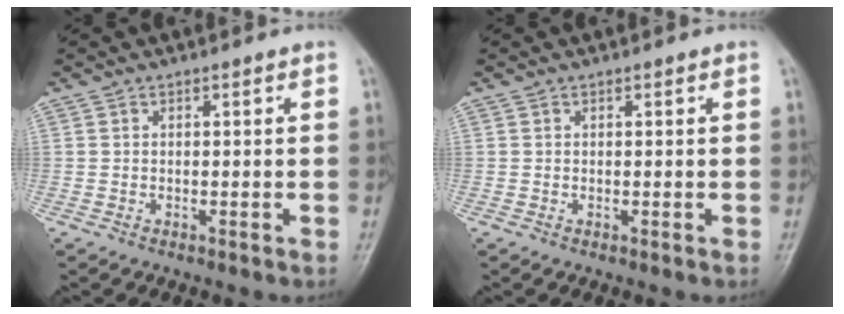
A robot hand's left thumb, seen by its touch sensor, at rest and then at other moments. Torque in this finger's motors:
{"motor_torque": [-0.06, 0.00, -0.11, -0.06, 0.00]}